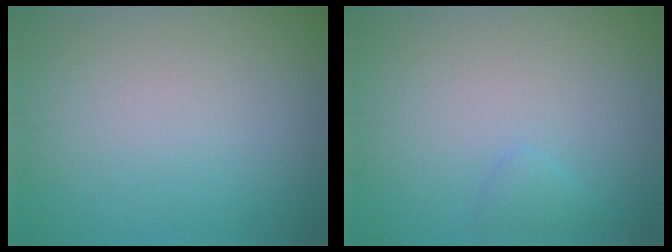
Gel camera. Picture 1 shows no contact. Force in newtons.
{"total": 0.9, "press": 0.9, "slide": 0.1}